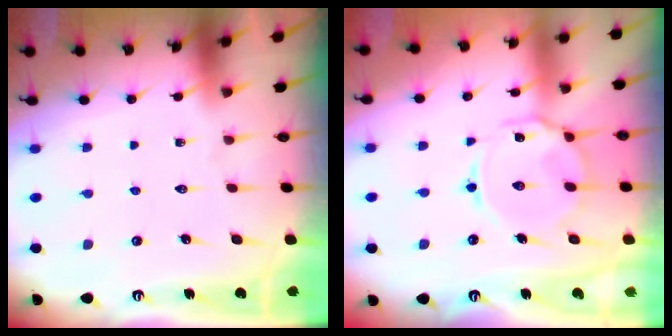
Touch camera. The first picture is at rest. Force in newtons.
{"total": 11.8, "press": 11.7, "slide": 0.9}